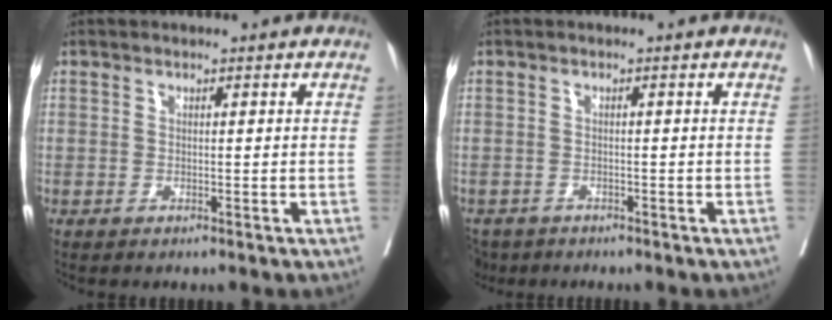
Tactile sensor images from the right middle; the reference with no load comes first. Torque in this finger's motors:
{"motor_torque": [0.00, 0.00, -0.01, 0.02]}